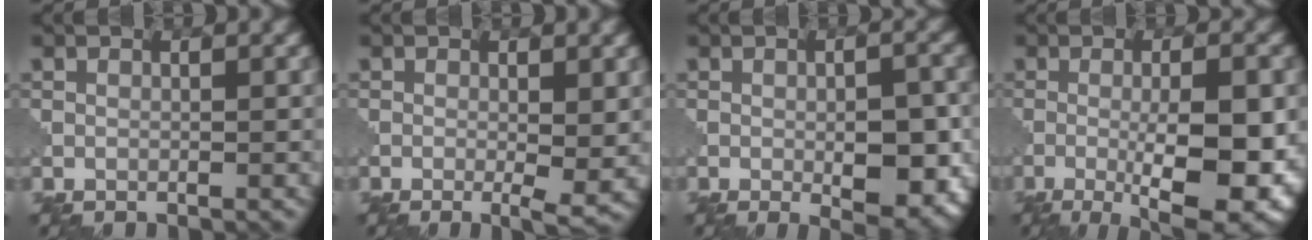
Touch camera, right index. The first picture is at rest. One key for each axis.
{"total": 3.1, "fx": -0.4, "fy": 0.7, "fz": 3.0, "tx": -0.047, "ty": -0.011, "tz": -0.007}
{"total": 5.7, "fx": -1.3, "fy": 2.0, "fz": 5.2, "tx": -0.074, "ty": -0.004, "tz": -0.015}
{"total": 10.9, "fx": -2.5, "fy": 3.1, "fz": 10.2, "tx": -0.147, "ty": -0.011, "tz": -0.032}